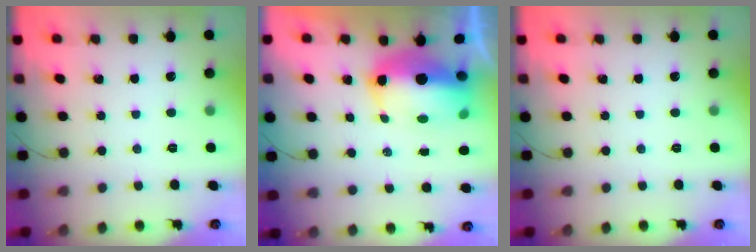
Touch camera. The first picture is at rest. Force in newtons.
{"total": 13.6, "press": 13.3, "slide": 2.6}
{"total": 0.0}